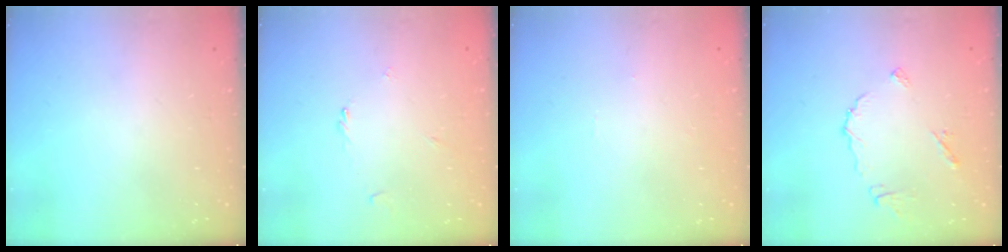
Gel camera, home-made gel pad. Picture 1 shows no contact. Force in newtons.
{"total": 1.2, "press": 1.2, "slide": 0.4}
{"total": 0.0}
{"total": 7.8, "press": 7.8, "slide": 0.4}